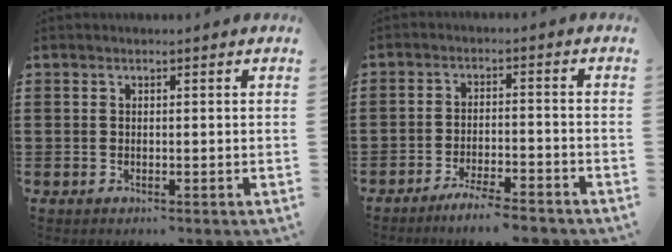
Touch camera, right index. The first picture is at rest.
{"total": 4.7, "force": [-4.2, 0.0, 1.9], "torque": [-0.040, -0.004, -0.082]}